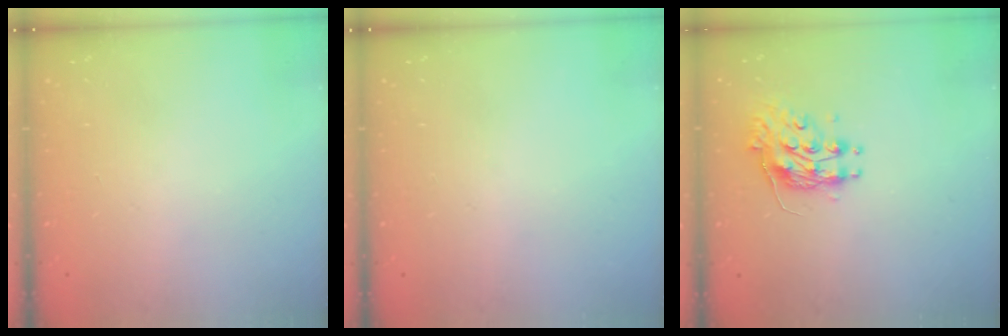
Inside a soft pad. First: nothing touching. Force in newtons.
{"total": 0.0}
{"total": 10.0, "press": 10.0, "slide": 0.0}